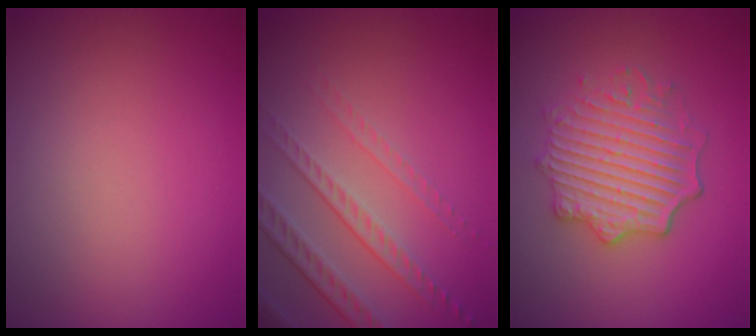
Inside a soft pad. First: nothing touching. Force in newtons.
{"total": 4.6, "press": 3.1, "slide": 3.4}
{"total": 4.7, "press": 4.0, "slide": 2.5}